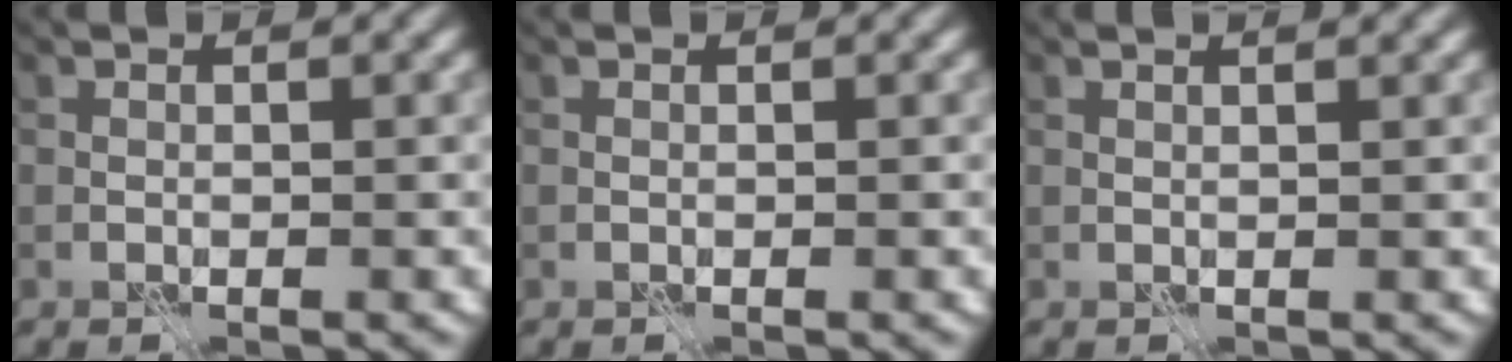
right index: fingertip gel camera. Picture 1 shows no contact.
{"total": 0.0}
{"total": 2.3, "force": [1.4, 0.9, 1.6], "torque": [-0.008, 0.005, -0.004]}